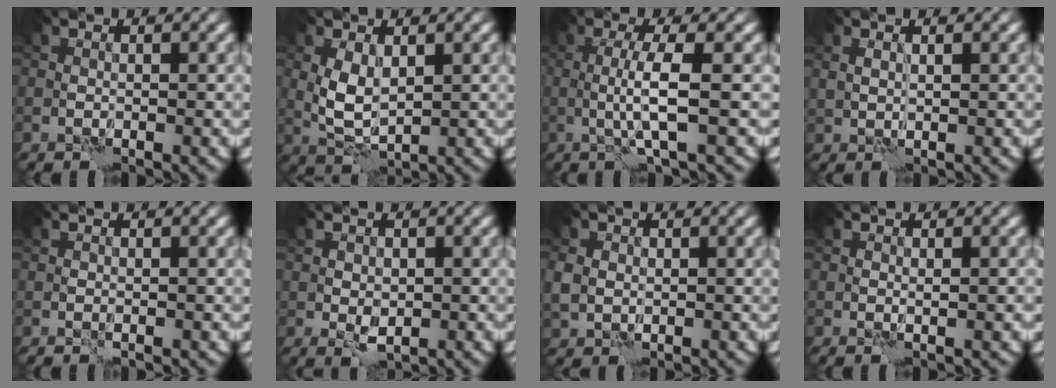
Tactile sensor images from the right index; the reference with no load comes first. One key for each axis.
{"total": 3.1, "fx": 0.9, "fy": 1.6, "fz": 2.5, "tx": -0.058, "ty": -0.003, "tz": 0.021}
{"total": 3.7, "fx": 0.2, "fy": 0.2, "fz": 3.7, "tx": -0.070, "ty": -0.004, "tz": 0.000}
{"total": 0.9, "fx": 0.8, "fy": 0.0, "fz": 0.4, "tx": -0.009, "ty": -0.004, "tz": 0.018}
{"total": 0.0}
{"total": 1.5, "fx": 0.0, "fy": 1.1, "fz": 1.1, "tx": -0.015, "ty": -0.007, "tz": 0.005}
{"total": 2.4, "fx": 0.6, "fy": 2.1, "fz": 1.1, "tx": -0.031, "ty": 0.001, "tz": 0.014}
{"total": 0.9, "fx": 0.2, "fy": 0.1, "fz": 0.9, "tx": -0.013, "ty": -0.003, "tz": 0.003}